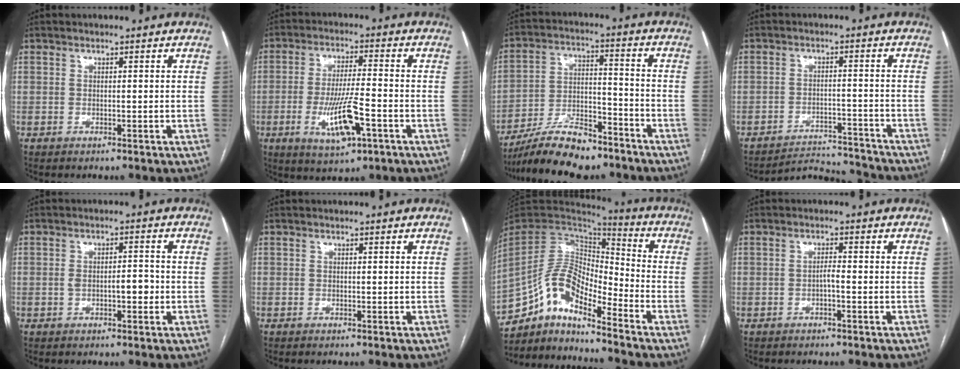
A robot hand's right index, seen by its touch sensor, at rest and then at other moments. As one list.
[{"total": 9.9, "force": [-3.6, 1.8, 9.0], "torque": [-0.170, -0.010, -0.059]}, {"total": 13.1, "force": [-10.9, 3.3, 6.3], "torque": [-0.114, 0.009, -0.193]}, {"total": 8.1, "force": [-7.9, 0.1, -1.4], "torque": [0.017, 0.017, -0.120]}, {"total": 3.8, "force": [-0.7, 1.5, 3.4], "torque": [-0.062, 0.012, -0.008]}, {"total": 0.0}, {"total": 12.7, "force": [-9.7, 3.4, 7.4], "torque": [-0.143, 0.033, -0.181]}, {"total": 1.3, "force": [-0.5, 0.1, 1.2], "torque": [-0.019, 0.003, -0.010]}]